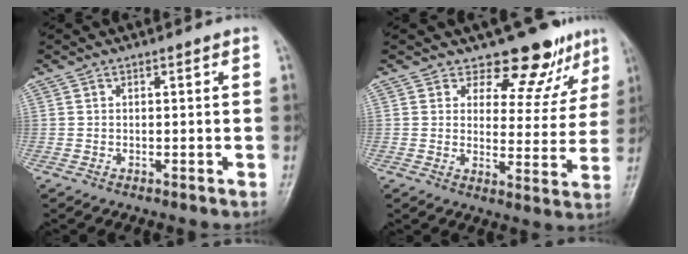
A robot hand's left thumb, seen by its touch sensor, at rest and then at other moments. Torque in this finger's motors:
{"motor_torque": [0.12, 0.12, 0.52, -0.49, -0.01]}